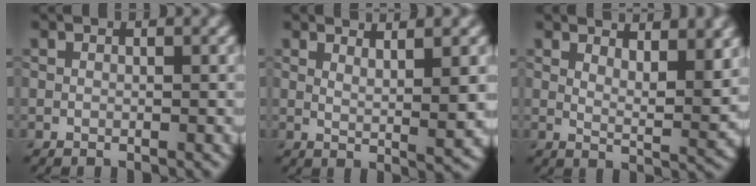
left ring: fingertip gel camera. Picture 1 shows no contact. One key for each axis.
{"total": 4.4, "fx": 2.2, "fy": 0.8, "fz": 3.6, "tx": -0.047, "ty": -0.005, "tz": 0.037}
{"total": 6.3, "fx": 3.9, "fy": 2.0, "fz": 4.5, "tx": -0.055, "ty": 0.001, "tz": 0.062}